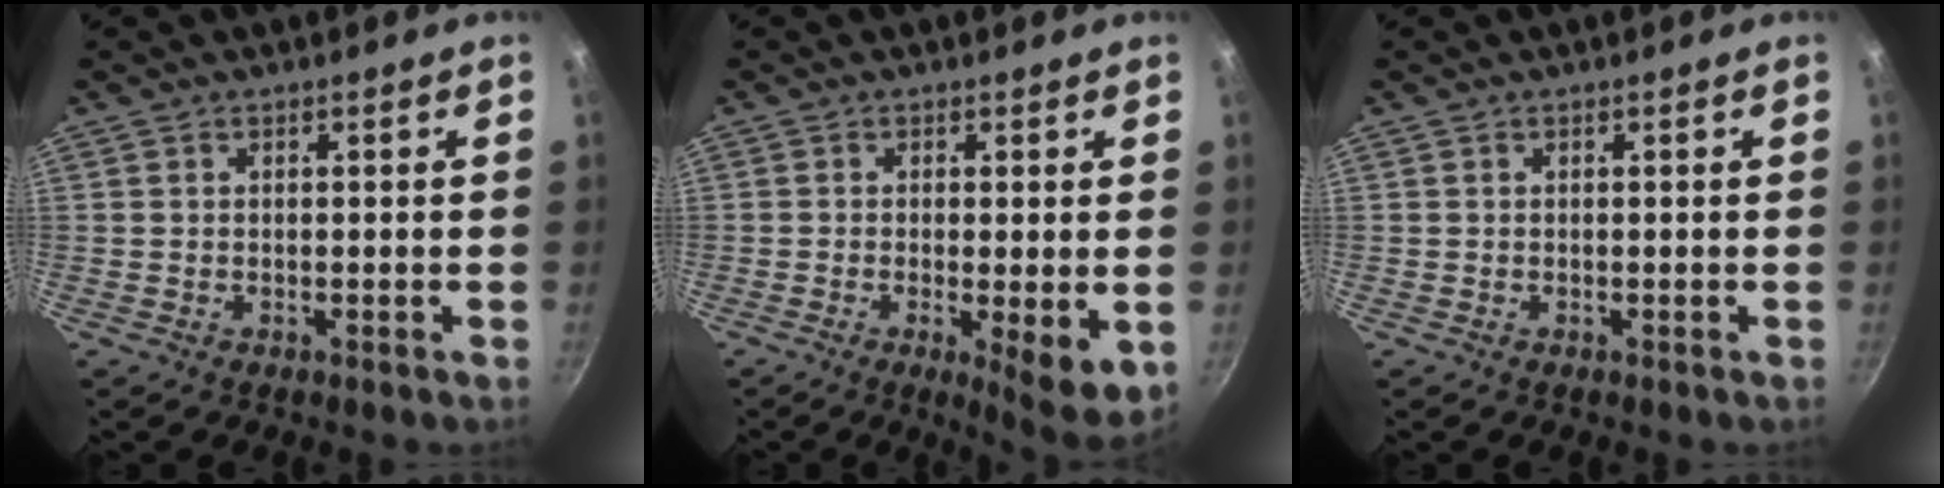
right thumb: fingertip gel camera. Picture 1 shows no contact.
{"total": 7.8, "force": [-1.3, 1.9, 7.4], "torque": [-0.102, -0.017, -0.013]}
{"total": 0.0}